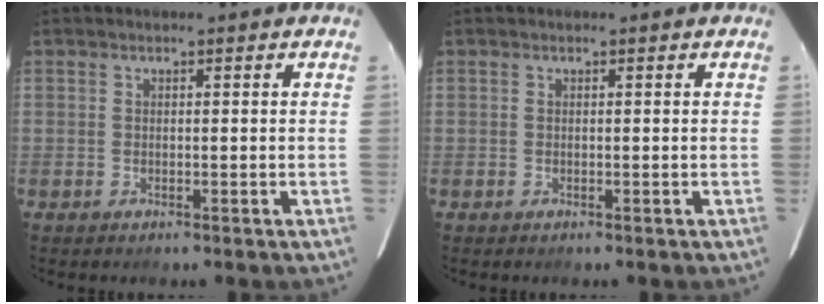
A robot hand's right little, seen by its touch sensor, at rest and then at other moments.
{"total": 0.0}